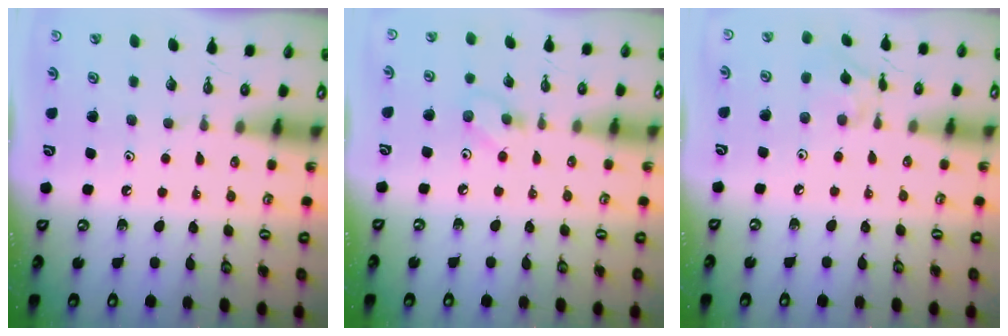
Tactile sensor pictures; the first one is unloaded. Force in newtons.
{"total": 5.4, "press": 5.4, "slide": 0.6}
{"total": 7.4, "press": 7.4, "slide": 0.4}